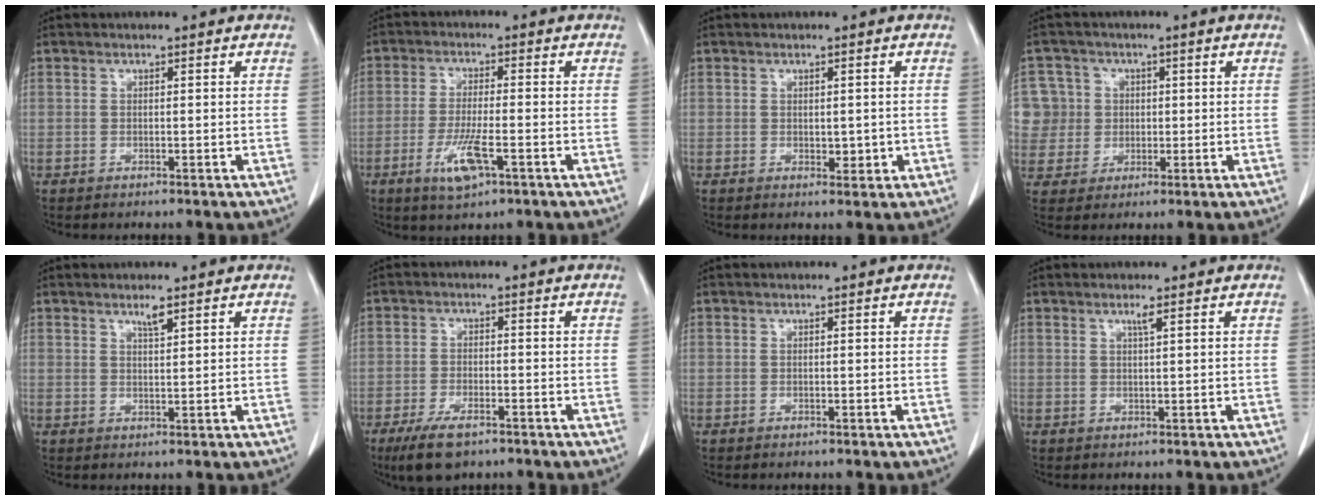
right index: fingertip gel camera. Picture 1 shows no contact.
{"total": 6.6, "force": [-2.9, 1.4, 5.8], "torque": [-0.114, -0.011, -0.048]}
{"total": 2.2, "force": [-0.2, 1.2, 1.8], "torque": [-0.022, -0.003, 0.004]}
{"total": 10.8, "force": [1.6, 10.5, 1.4], "torque": [-0.053, 0.042, 0.051]}
{"total": 1.8, "force": [1.3, 0.0, 1.2], "torque": [-0.024, -0.003, 0.024]}
{"total": 6.6, "force": [-4.5, 2.3, 4.2], "torque": [-0.084, -0.011, -0.078]}
{"total": 0.0}
{"total": 1.2, "force": [0.7, -0.2, 1.0], "torque": [-0.022, -0.002, 0.014]}